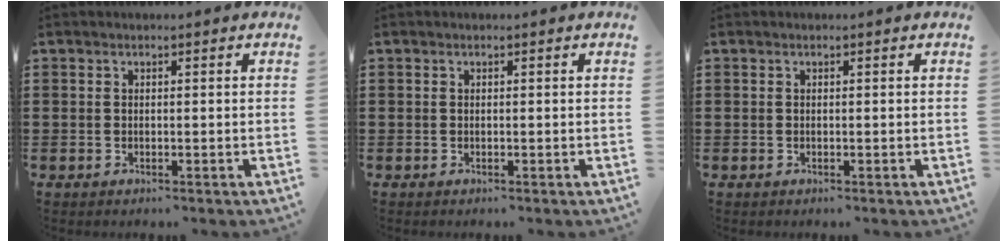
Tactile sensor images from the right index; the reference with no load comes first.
{"total": 0.0}
{"total": 0.0}